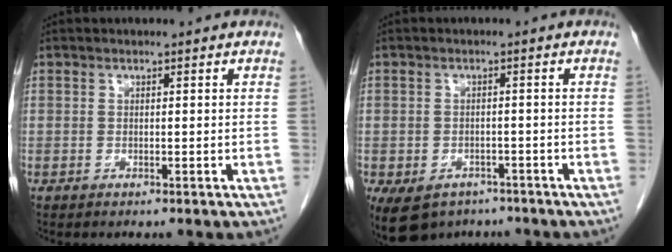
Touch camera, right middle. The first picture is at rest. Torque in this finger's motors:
{"motor_torque": [0.84, -0.67, 0.43, 0.08]}